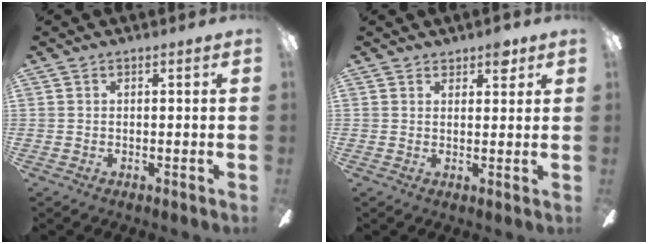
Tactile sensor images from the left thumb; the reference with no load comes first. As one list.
[{"total": 3.6, "force": [2.8, 1.8, 1.5], "torque": [-0.009, -0.009, 0.047]}]